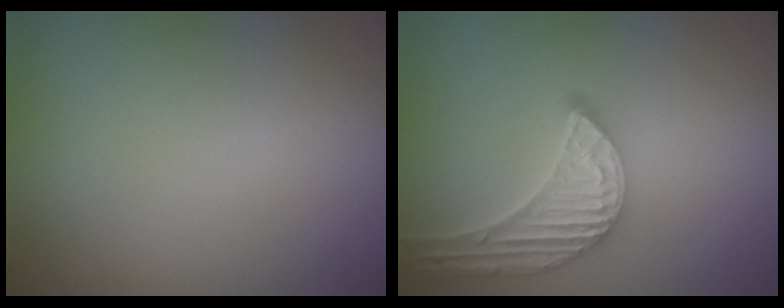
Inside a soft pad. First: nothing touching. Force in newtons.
{"total": 5.3, "press": 4.3, "slide": 3.1}